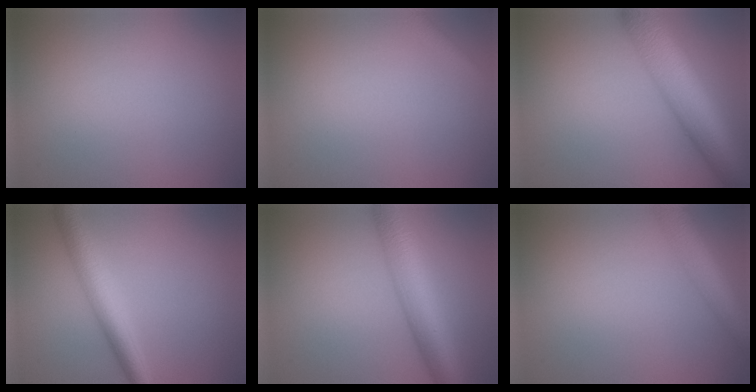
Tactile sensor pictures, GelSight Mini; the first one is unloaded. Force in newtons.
{"total": 1.2, "press": 1.2, "slide": 0.0}
{"total": 10.1, "press": 10.1, "slide": 0.5}
{"total": 4.4, "press": 4.4, "slide": 0.1}
{"total": 7.0, "press": 7.0, "slide": 0.1}
{"total": 5.0, "press": 5.0, "slide": 0.2}